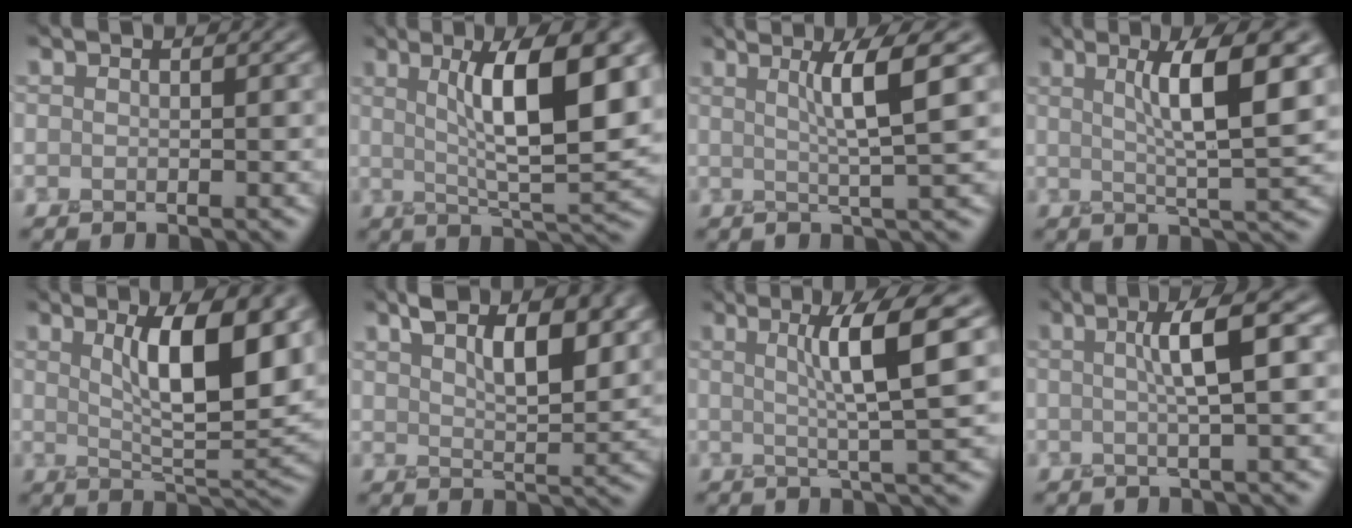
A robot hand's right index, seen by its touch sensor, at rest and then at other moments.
{"total": 9.4, "force": [2.7, 2.2, 8.7], "torque": [-0.120, -0.002, 0.048]}
{"total": 4.8, "force": [1.7, 0.4, 4.5], "torque": [-0.065, 0.010, 0.025]}
{"total": 7.1, "force": [2.3, 1.2, 6.7], "torque": [-0.089, 0.010, 0.034]}
{"total": 8.5, "force": [3.0, 2.3, 7.7], "torque": [-0.112, -0.005, 0.053]}
{"total": 5.8, "force": [3.2, 2.1, 4.3], "torque": [-0.074, 0.000, 0.057]}
{"total": 6.0, "force": [1.8, 0.5, 5.6], "torque": [-0.085, 0.010, 0.032]}
{"total": 5.0, "force": [1.0, 0.8, 4.9], "torque": [-0.069, 0.017, 0.011]}